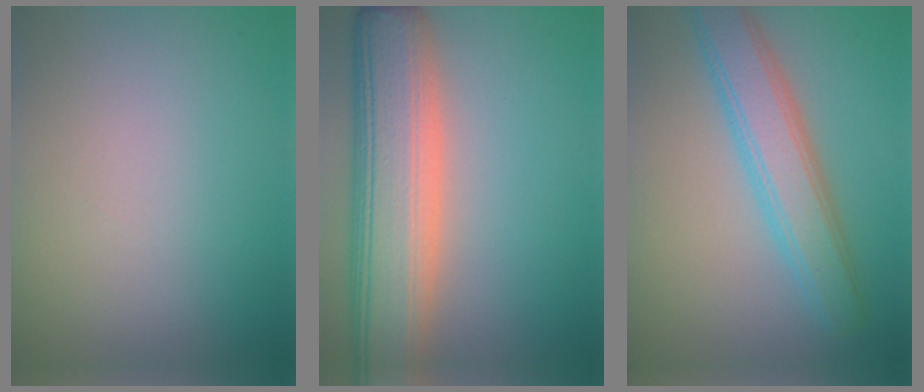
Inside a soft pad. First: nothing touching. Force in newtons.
{"total": 10.6, "press": 10.5, "slide": 0.7}
{"total": 5.2, "press": 5.2, "slide": 0.1}